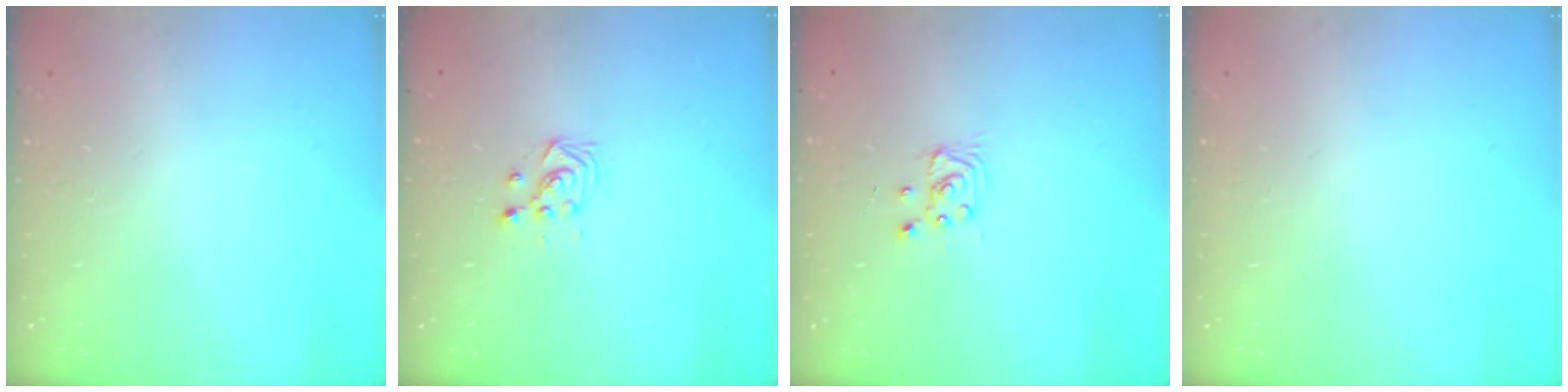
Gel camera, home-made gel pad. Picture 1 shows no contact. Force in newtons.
{"total": 2.9, "press": 2.9, "slide": 0.3}
{"total": 2.9, "press": 2.9, "slide": 0.4}
{"total": 0.0}